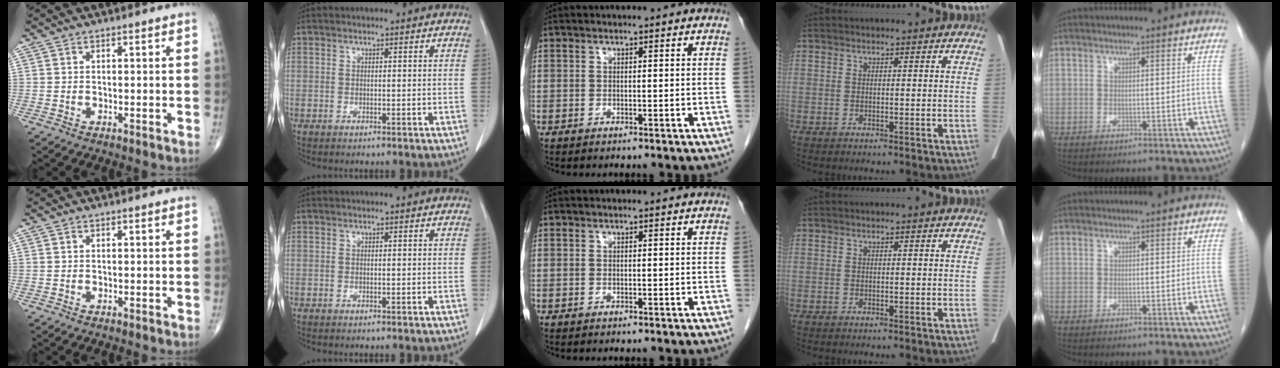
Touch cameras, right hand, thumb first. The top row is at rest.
{}